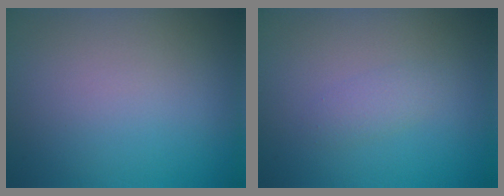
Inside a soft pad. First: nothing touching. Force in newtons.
{"total": 1.3, "press": 1.3, "slide": 0.1}